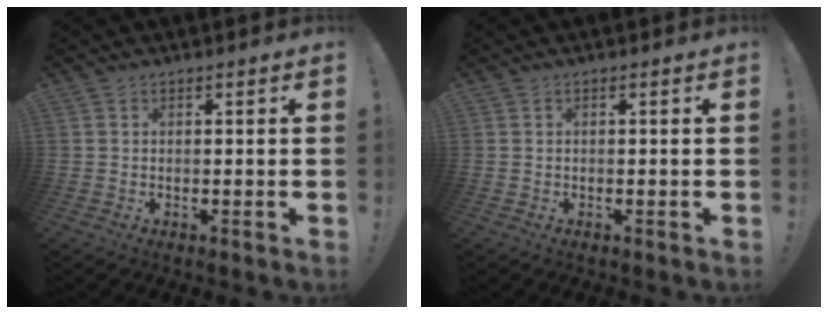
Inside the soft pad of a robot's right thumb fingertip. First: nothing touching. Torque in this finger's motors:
{"motor_torque": [-0.01, 0.13, -0.25, 0.18, 0.08]}